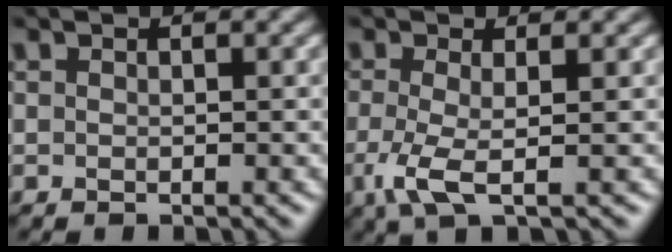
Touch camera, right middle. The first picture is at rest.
{"total": 3.3, "force": [-0.8, 0.8, 3.1], "torque": [-0.076, -0.010, -0.020]}